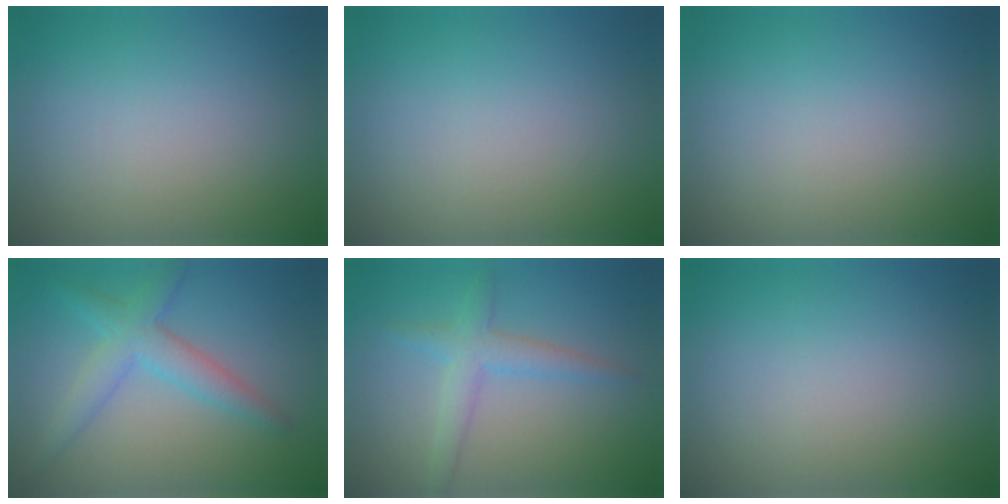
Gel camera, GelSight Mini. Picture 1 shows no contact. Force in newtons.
{"total": 0.0}
{"total": 0.0}
{"total": 3.9, "press": 3.9, "slide": 0.2}
{"total": 2.9, "press": 2.9, "slide": 0.1}
{"total": 0.0}